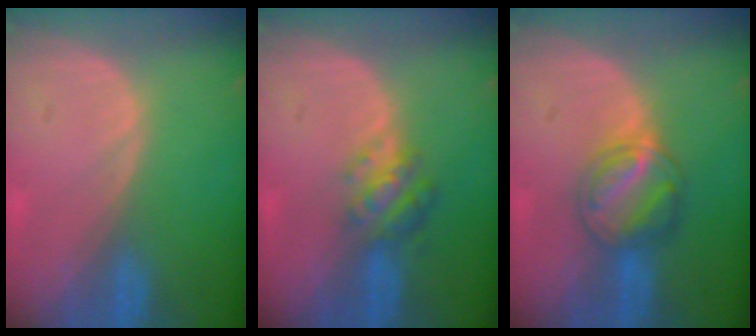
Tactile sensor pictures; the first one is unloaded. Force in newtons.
{"total": 4.8, "press": 4.4, "slide": 1.9}
{"total": 5.8, "press": 5.8, "slide": 0.6}